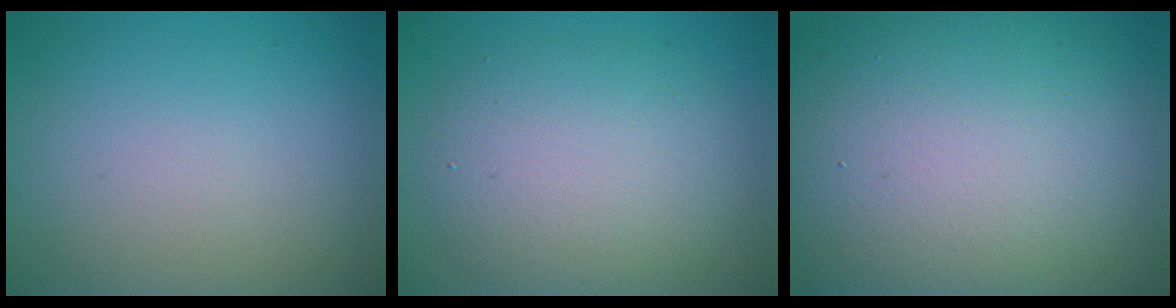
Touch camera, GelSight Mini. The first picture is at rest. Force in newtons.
{"total": 5.6, "press": 5.6, "slide": 0.5}
{"total": 18.5, "press": 18.4, "slide": 1.2}